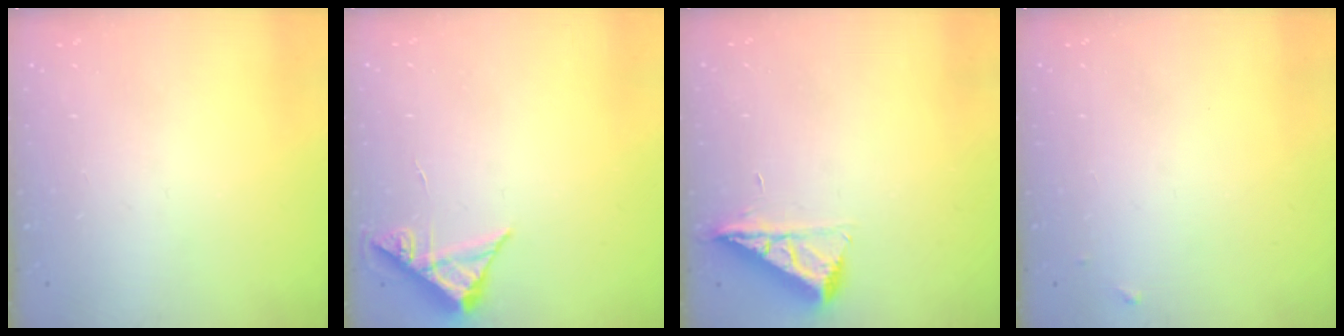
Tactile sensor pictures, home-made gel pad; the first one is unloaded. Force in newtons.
{"total": 5.3, "press": 5.2, "slide": 0.6}
{"total": 6.5, "press": 6.4, "slide": 0.9}
{"total": 3.5, "press": 3.5, "slide": 0.2}